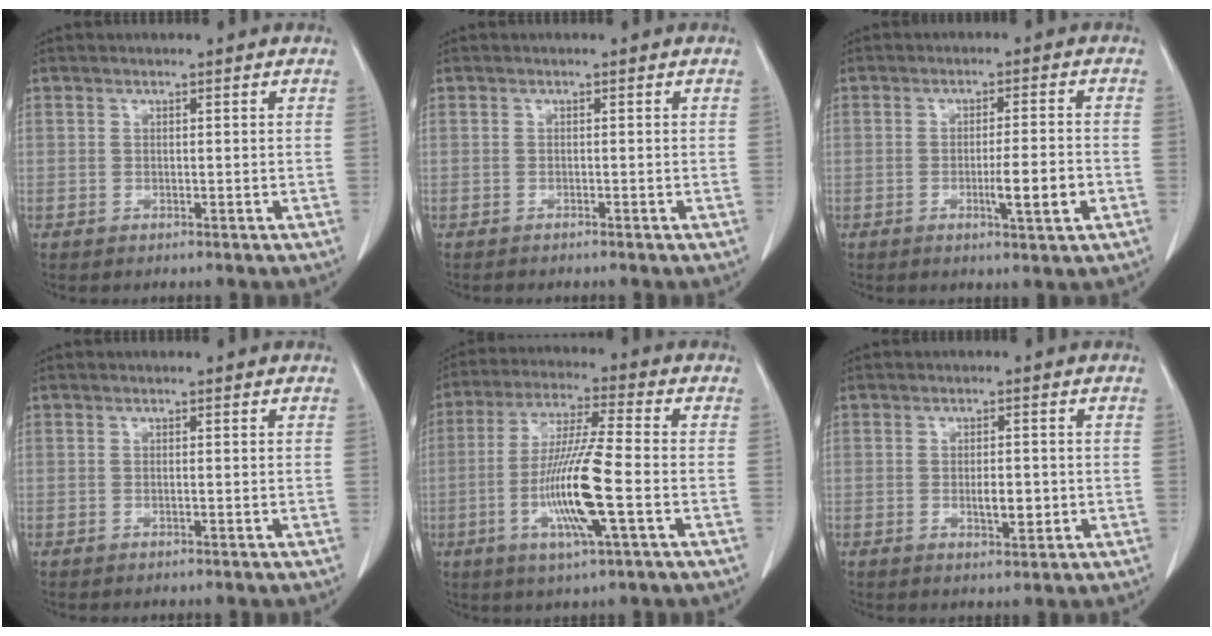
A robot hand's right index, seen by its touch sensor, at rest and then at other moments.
{"total": 1.2, "force": [-1.1, 0.1, 0.5], "torque": [-0.014, -0.003, -0.013]}
{"total": 5.7, "force": [-1.8, 0.1, 5.4], "torque": [-0.084, -0.006, -0.025]}
{"total": 0.0}
{"total": 13.0, "force": [-3.4, 0.3, 12.5], "torque": [-0.249, -0.012, -0.067]}
{"total": 3.5, "force": [-0.5, 1.3, 3.2], "torque": [-0.053, -0.001, -0.003]}